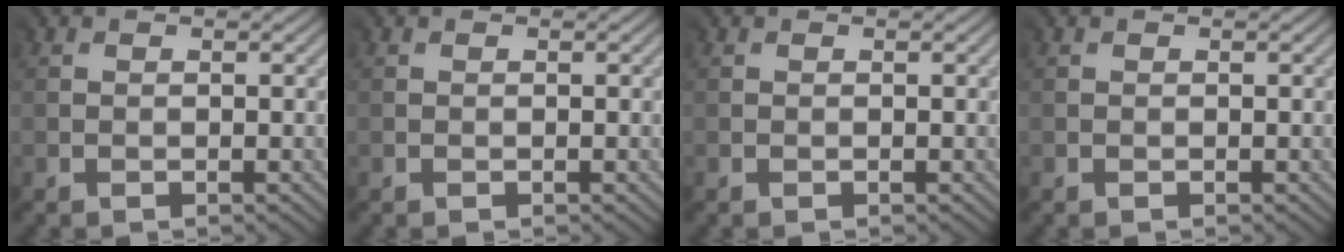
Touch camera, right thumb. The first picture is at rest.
{"total": 0.0}
{"total": 0.0}
{"total": 0.0}